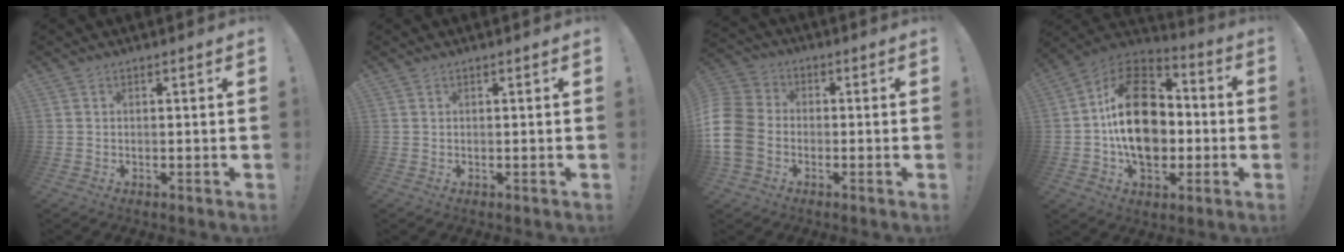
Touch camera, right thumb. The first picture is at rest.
{"total": 0.0}
{"total": 11.8, "force": [-3.2, 9.1, 6.8], "torque": [-0.144, 0.024, -0.060]}
{"total": 24.0, "force": [0.1, 17.0, 17.0], "torque": [-0.283, 0.019, 0.013]}